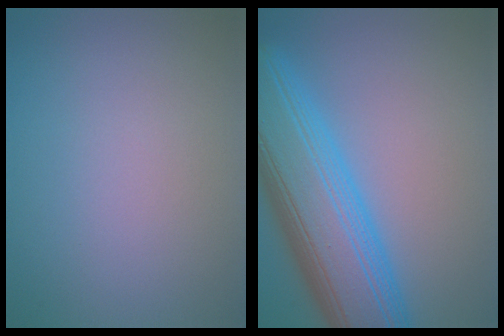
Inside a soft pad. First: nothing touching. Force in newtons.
{"total": 11.6, "press": 11.6, "slide": 0.4}